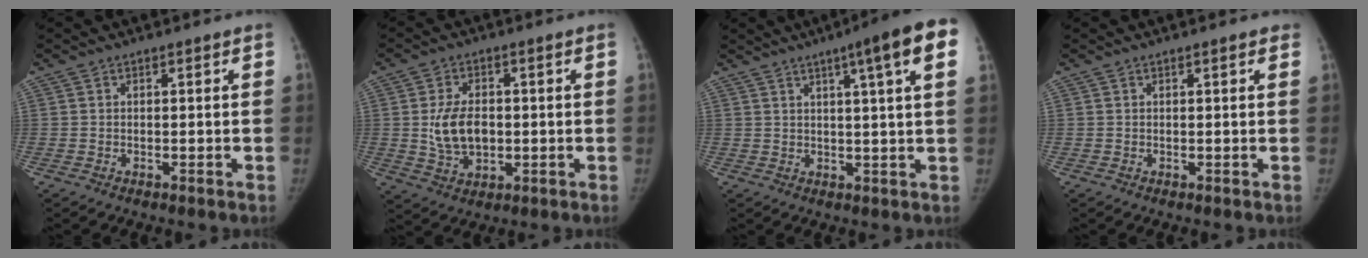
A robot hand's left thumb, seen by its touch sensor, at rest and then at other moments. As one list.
[{"total": 8.5, "force": [0.0, 5.5, 6.4], "torque": [-0.109, -0.001, 0.007]}, {"total": 12.8, "force": [6.0, 1.0, 11.2], "torque": [-0.152, -0.003, 0.067]}, {"total": 0.9, "force": [0.6, 0.2, 0.7], "torque": [-0.007, 0.001, 0.007]}]